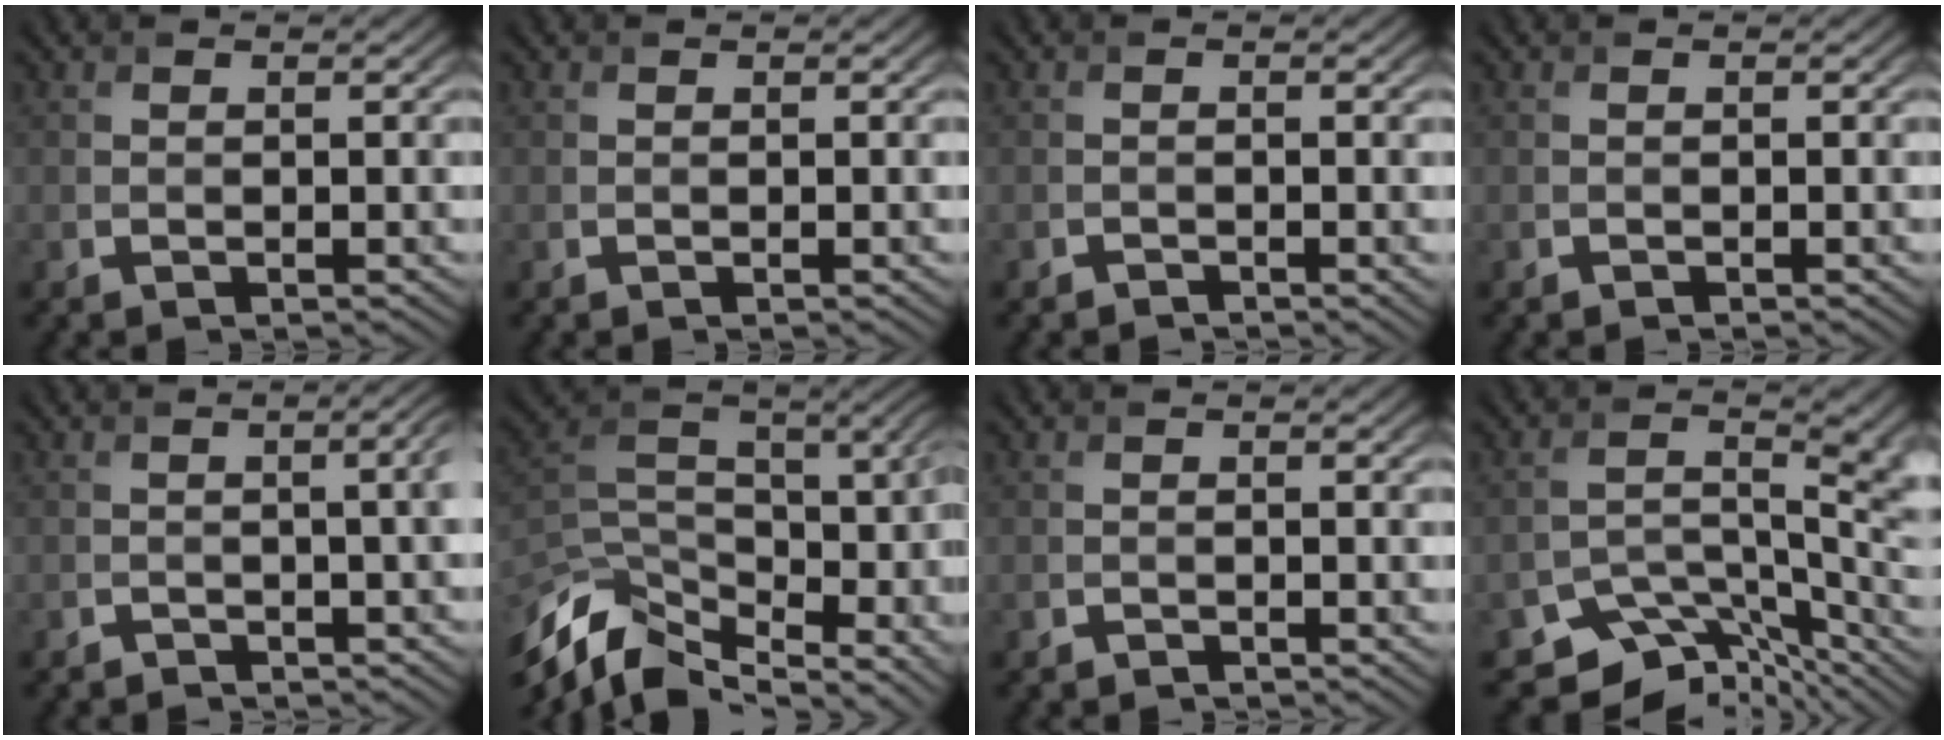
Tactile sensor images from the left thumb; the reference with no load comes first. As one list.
[{"total": 0.0}, {"total": 1.1, "force": [-0.8, 0.3, 0.7], "torque": [-0.010, -0.001, -0.017]}, {"total": 0.0}, {"total": 3.0, "force": [-1.2, 1.0, 2.6], "torque": [-0.024, 0.004, -0.027]}, {"total": 13.4, "force": [-5.0, 6.9, 10.4], "torque": [-0.242, -0.015, -0.074]}, {"total": 0.6, "force": [-0.6, 0.1, 0.1], "torque": [-0.002, -0.001, -0.013]}, {"total": 8.4, "force": [-5.2, 4.2, 5.1], "torque": [-0.070, -0.030, -0.091]}]